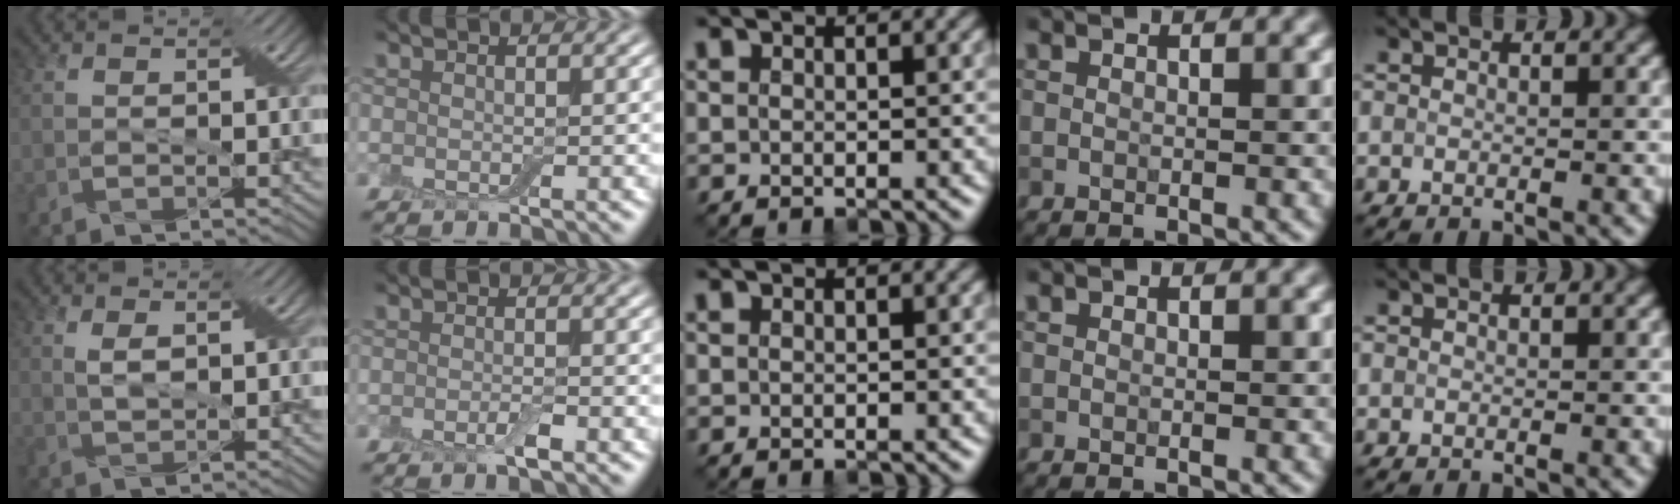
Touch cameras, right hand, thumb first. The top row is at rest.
{"thumb": {"total": 2.2, "force": [0.8, 0.8, 1.8], "torque": [-0.045, 0.003, 0.017]}, "index": {"total": 1.4, "force": [-0.6, 0.2, 1.2], "torque": [-0.022, -0.004, -0.014]}}